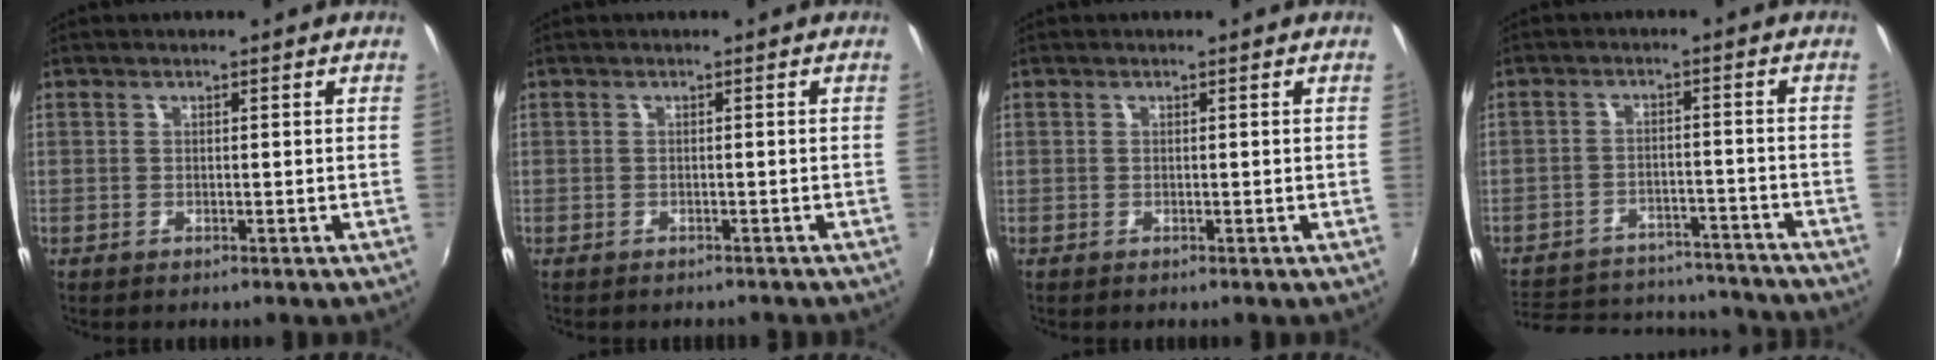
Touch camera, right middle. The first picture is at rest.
{"total": 1.9, "force": [-1.7, 0.6, 0.5], "torque": [-0.013, -0.010, -0.022]}
{"total": 0.0}
{"total": 20.3, "force": [-17.2, 8.2, 7.0], "torque": [-0.162, 0.030, -0.214]}